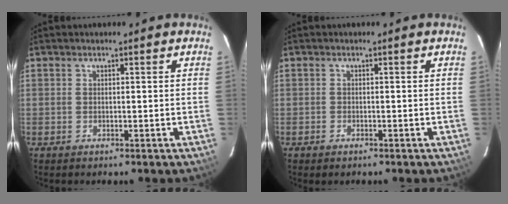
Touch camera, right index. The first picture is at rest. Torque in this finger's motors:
{"motor_torque": [0.30, -0.11, -0.21, -0.04]}